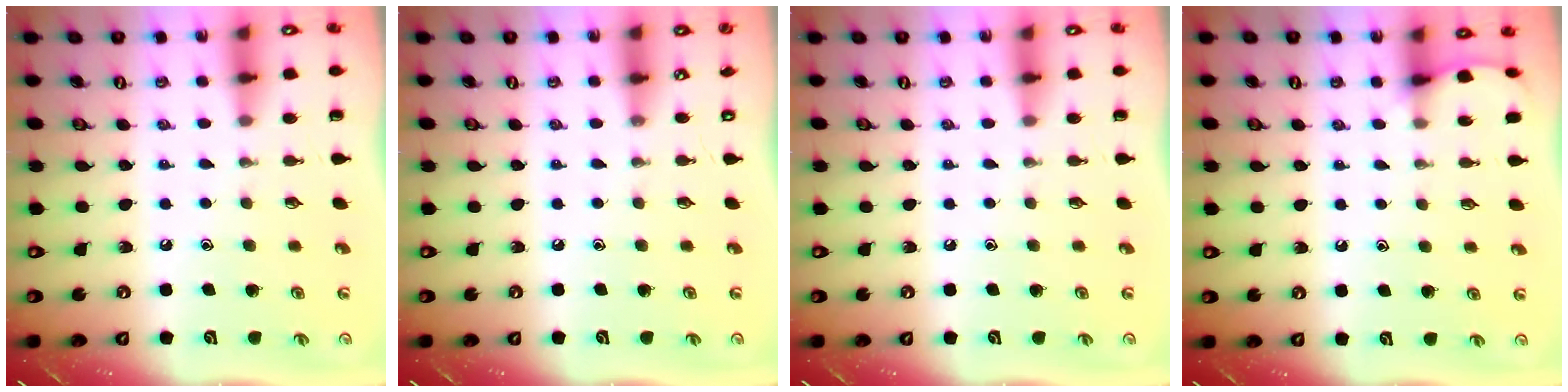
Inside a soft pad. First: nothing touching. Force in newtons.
{"total": 0.0}
{"total": 0.0}
{"total": 3.9, "press": 3.9, "slide": 0.5}